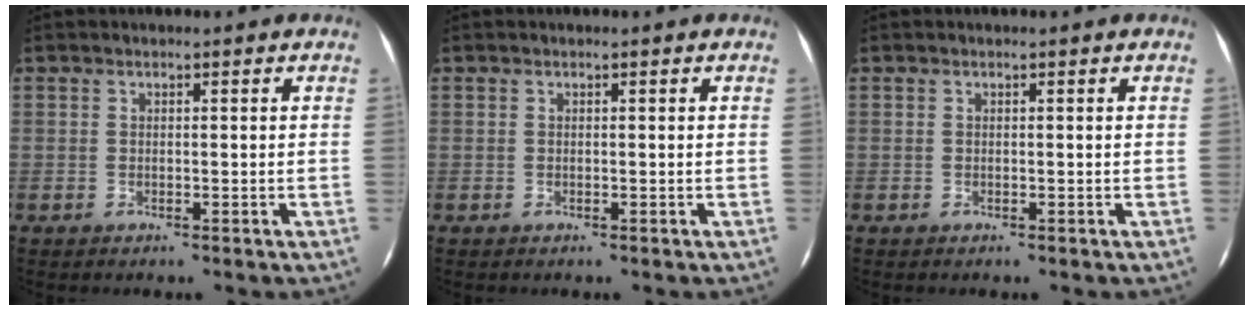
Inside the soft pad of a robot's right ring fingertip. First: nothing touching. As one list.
[{"total": 0.0}, {"total": 0.0}]